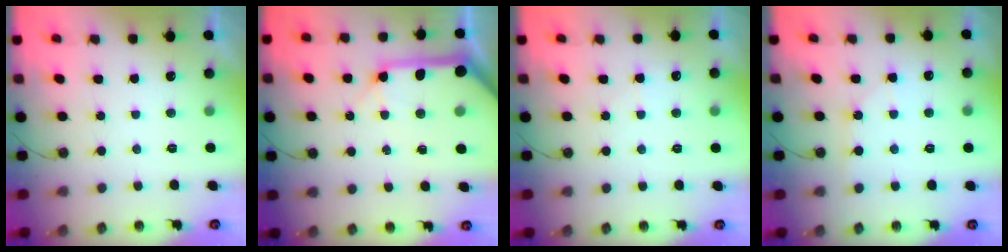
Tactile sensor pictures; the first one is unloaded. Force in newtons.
{"total": 15.3, "press": 15.1, "slide": 2.5}
{"total": 3.6, "press": 3.6, "slide": 0.4}
{"total": 4.3, "press": 4.3, "slide": 0.6}